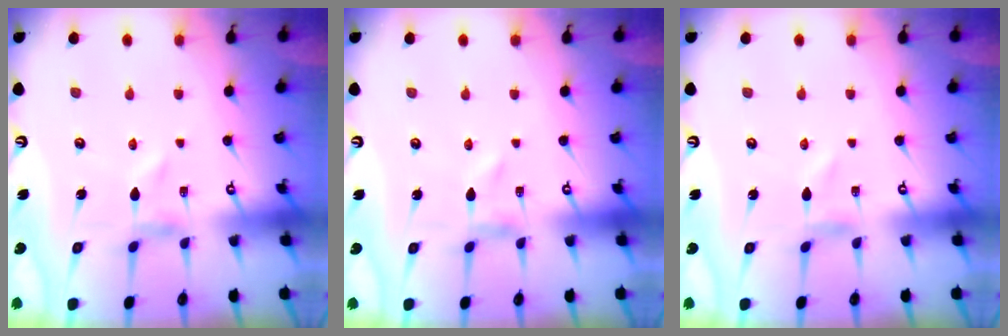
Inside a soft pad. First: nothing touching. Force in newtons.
{"total": 0.0}
{"total": 0.7, "press": 0.7, "slide": 0.1}